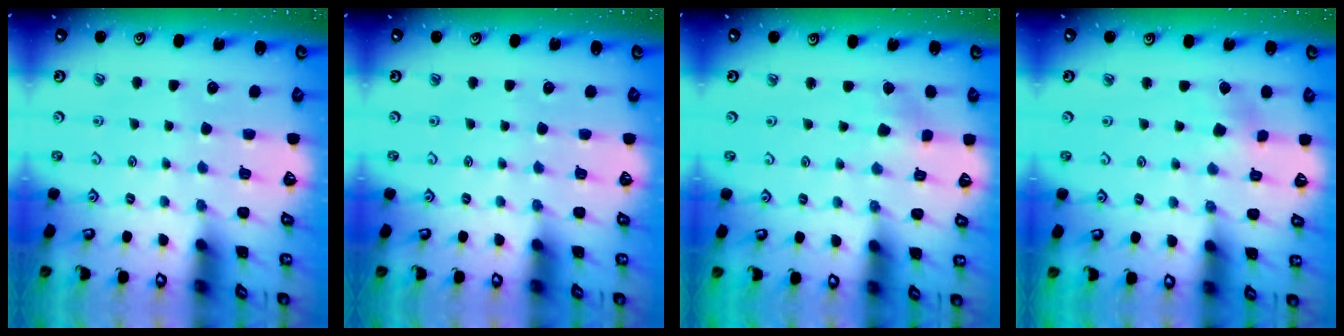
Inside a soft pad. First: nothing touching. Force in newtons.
{"total": 0.0}
{"total": 2.7, "press": 2.7, "slide": 0.3}
{"total": 3.7, "press": 3.6, "slide": 0.6}